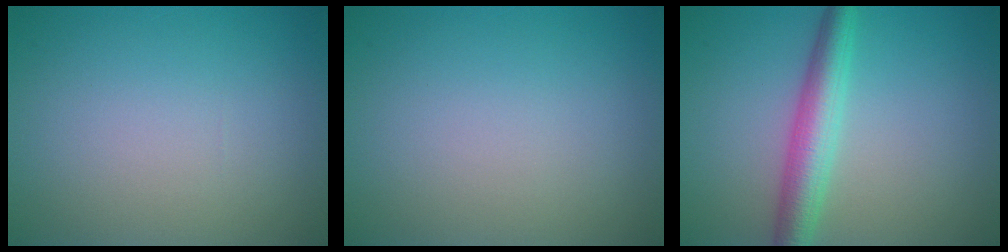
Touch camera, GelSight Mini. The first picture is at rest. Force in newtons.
{"total": 0.0}
{"total": 4.3, "press": 4.3, "slide": 0.1}